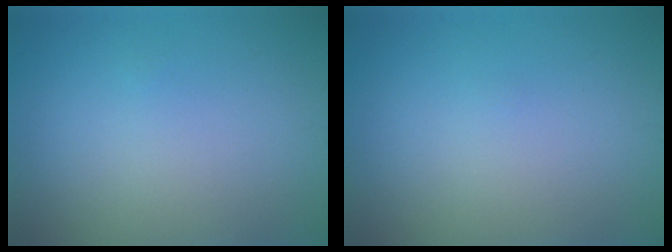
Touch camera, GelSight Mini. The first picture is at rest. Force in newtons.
{"total": 0.0}